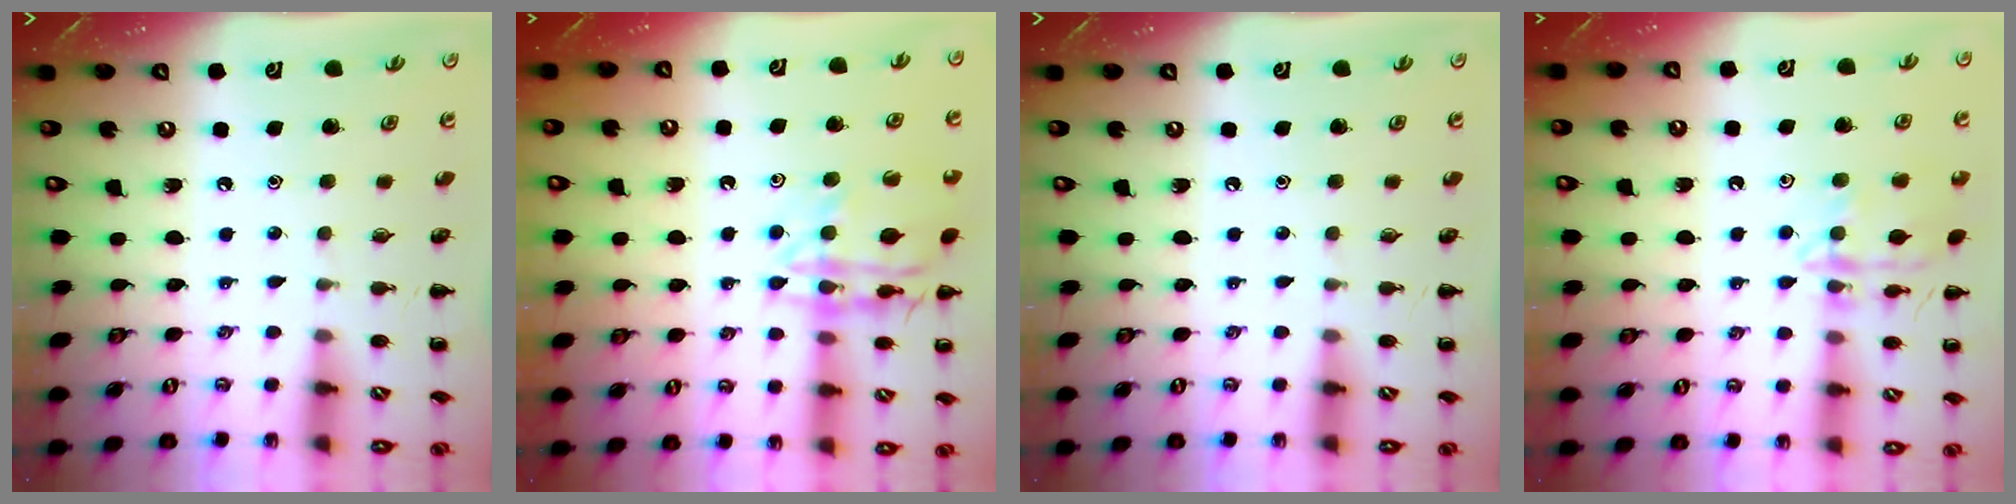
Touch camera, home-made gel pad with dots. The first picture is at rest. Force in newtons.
{"total": 15.9, "press": 15.9, "slide": 1.1}
{"total": 0.0}
{"total": 13.1, "press": 13.1, "slide": 0.8}